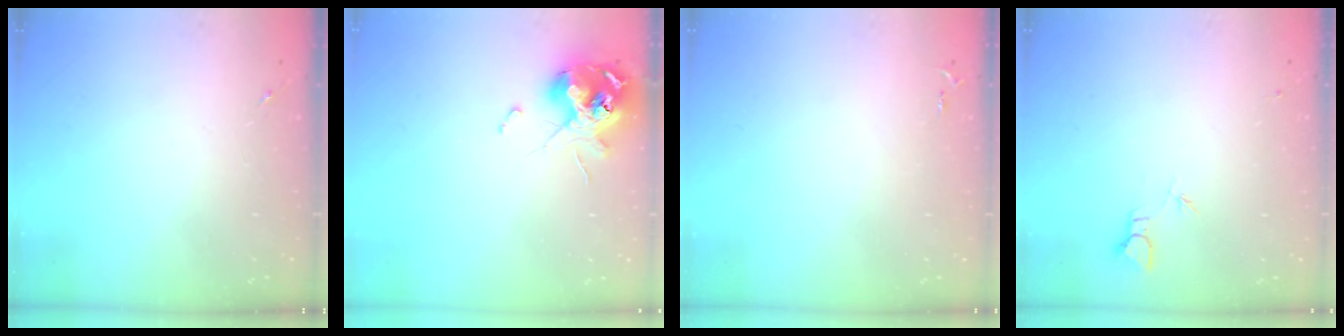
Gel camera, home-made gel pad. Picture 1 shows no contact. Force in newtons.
{"total": 12.0, "press": 11.8, "slide": 1.6}
{"total": 2.6, "press": 2.6, "slide": 0.3}
{"total": 1.8, "press": 1.8, "slide": 0.0}